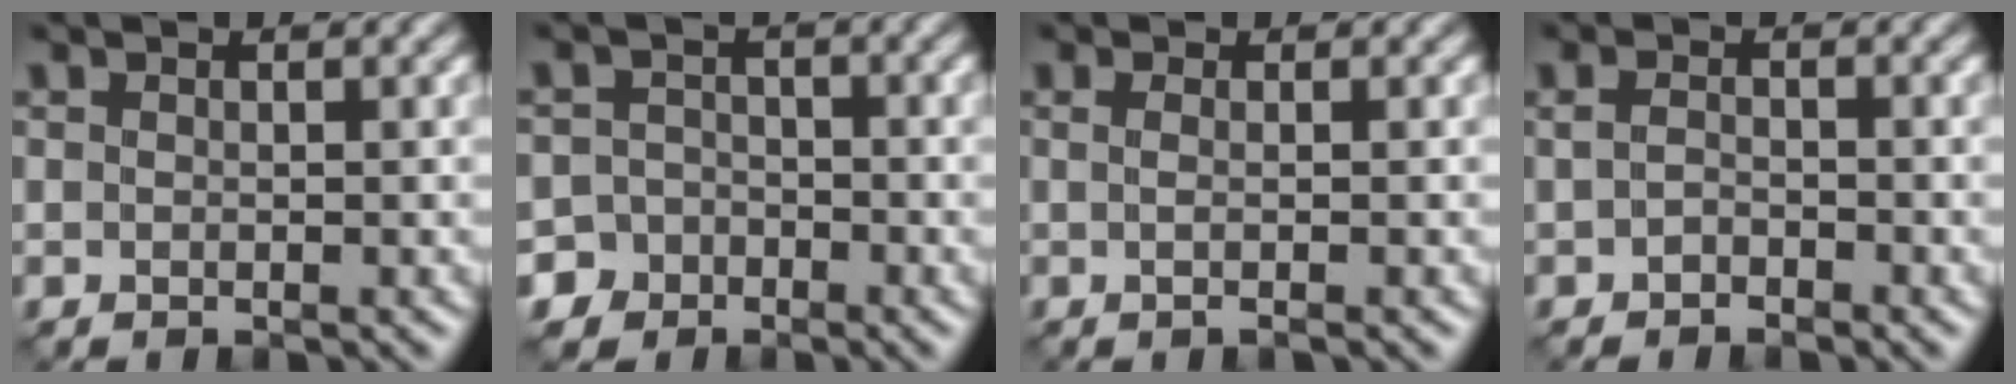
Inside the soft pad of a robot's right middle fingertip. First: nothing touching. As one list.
[{"total": 5.5, "force": [-4.0, 3.8, 0.7], "torque": [0.008, -0.005, -0.069]}, {"total": 1.3, "force": [0.0, 0.1, 1.3], "torque": [-0.029, 0.003, -0.002]}, {"total": 1.1, "force": [-0.6, 0.5, 0.9], "torque": [-0.027, 0.002, -0.013]}]